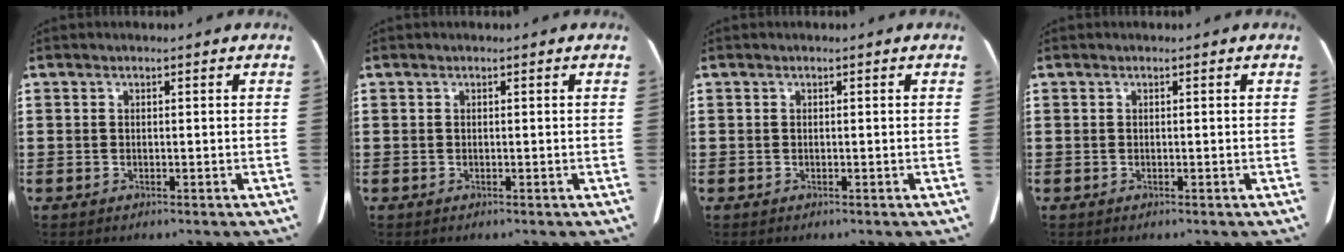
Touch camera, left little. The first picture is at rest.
{"total": 0.0}
{"total": 0.0}
{"total": 0.0}